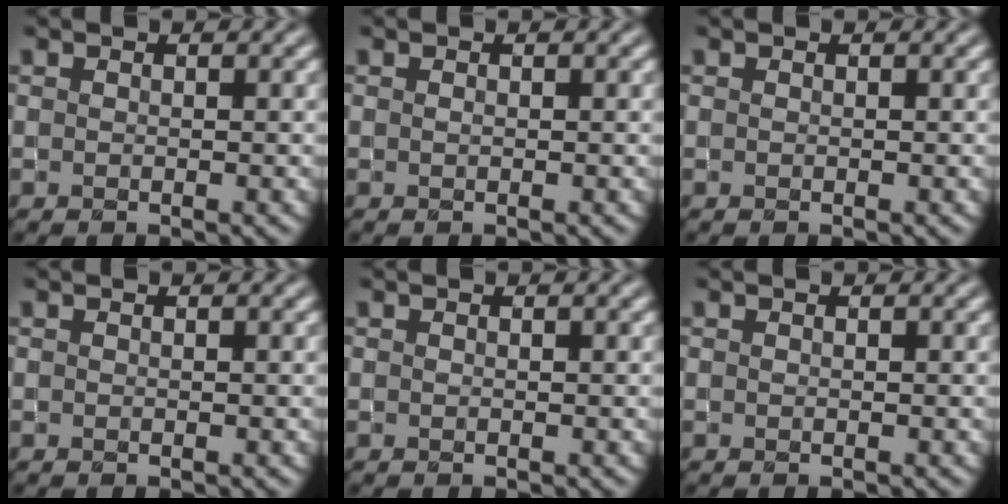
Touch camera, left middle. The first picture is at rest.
{"total": 0.0}
{"total": 0.0}
{"total": 0.0}
{"total": 0.0}
{"total": 0.0}